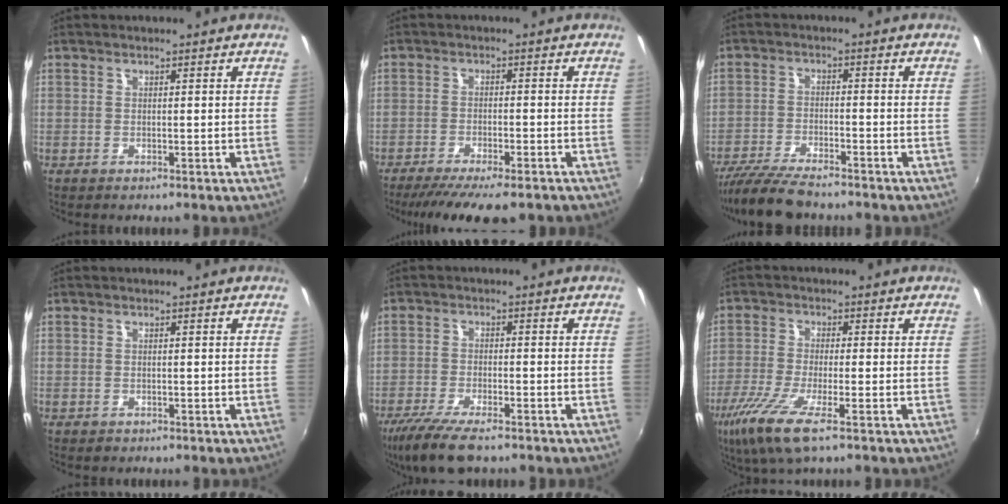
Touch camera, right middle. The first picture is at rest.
{"total": 11.6, "force": [-9.3, 2.3, 6.5], "torque": [-0.139, -0.041, -0.148]}
{"total": 9.9, "force": [-8.7, 1.6, 4.5], "torque": [-0.115, -0.026, -0.157]}
{"total": 0.7, "force": [-0.4, 0.6, 0.1], "torque": [-0.003, -0.003, -0.005]}
{"total": 9.8, "force": [-7.3, 2.5, 6.1], "torque": [-0.147, -0.034, -0.135]}
{"total": 10.0, "force": [-5.8, 1.6, 8.1], "torque": [-0.185, -0.036, -0.110]}